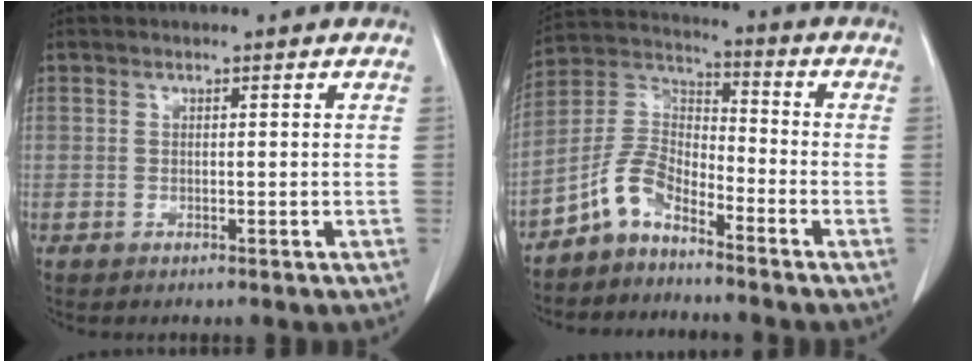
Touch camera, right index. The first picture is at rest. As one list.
[{"total": 7.2, "force": [-5.4, 2.9, 3.8], "torque": [-0.086, 0.023, -0.115]}]